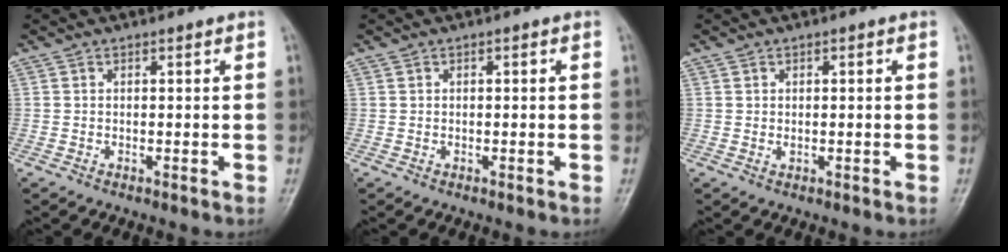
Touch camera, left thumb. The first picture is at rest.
{"total": 0.0}
{"total": 0.8, "force": [0.0, 0.5, 0.6], "torque": [-0.012, 0.001, 0.001]}